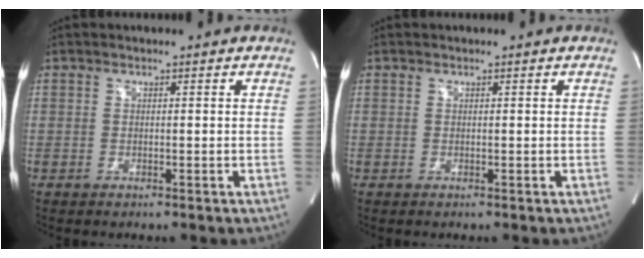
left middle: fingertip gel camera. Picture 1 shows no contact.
{"total": 0.0}